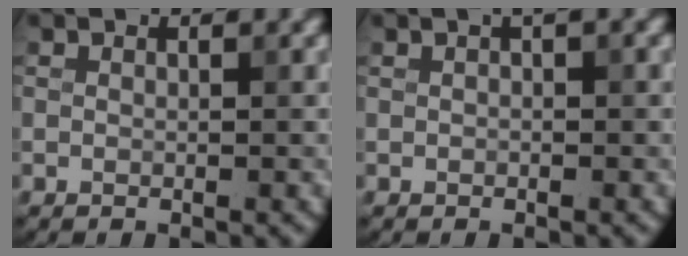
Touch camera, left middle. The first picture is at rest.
{"total": 1.2, "force": [0.5, 0.3, 1.1], "torque": [-0.016, 0.003, 0.003]}